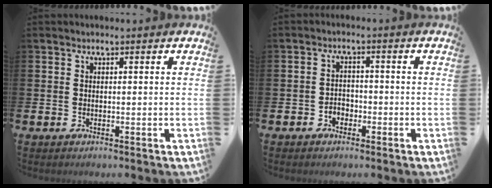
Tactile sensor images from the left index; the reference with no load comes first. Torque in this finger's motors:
{"motor_torque": [0.21, -0.14, 0.01, 0.01]}